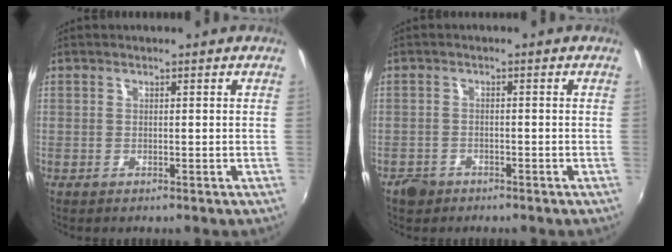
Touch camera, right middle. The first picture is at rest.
{"total": 2.9, "force": [-2.1, 1.9, 0.6], "torque": [-0.020, 0.000, -0.037]}